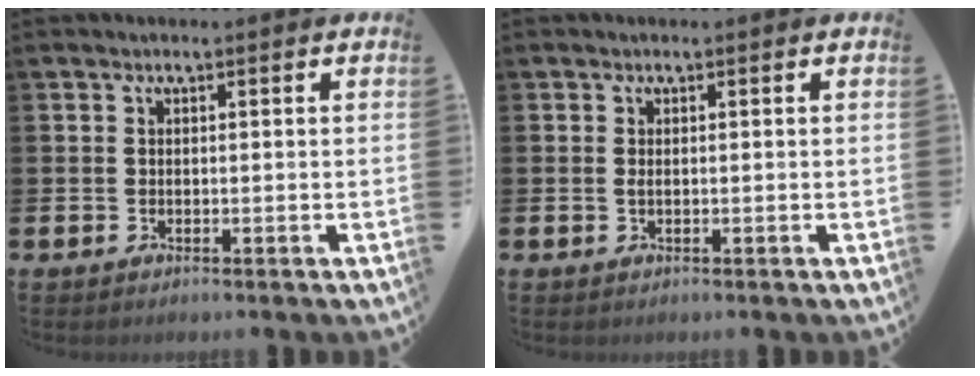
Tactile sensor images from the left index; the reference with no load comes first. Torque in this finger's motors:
{"motor_torque": [0.21, 0.01, 0.14, 0.04]}